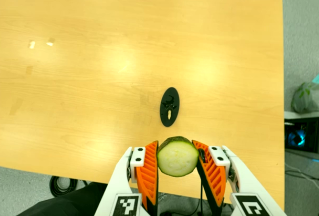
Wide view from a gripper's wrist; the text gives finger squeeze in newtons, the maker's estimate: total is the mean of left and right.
{"total": 9.0, "left": 8.3, "right": 9.8}